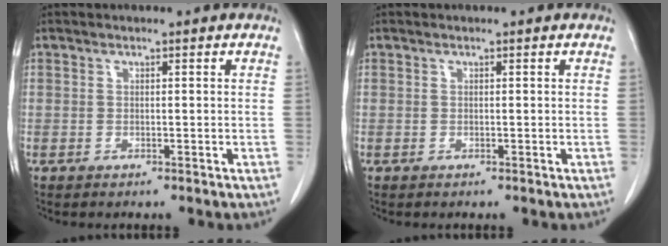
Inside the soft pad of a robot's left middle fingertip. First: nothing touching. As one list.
[{"total": 0.0}]